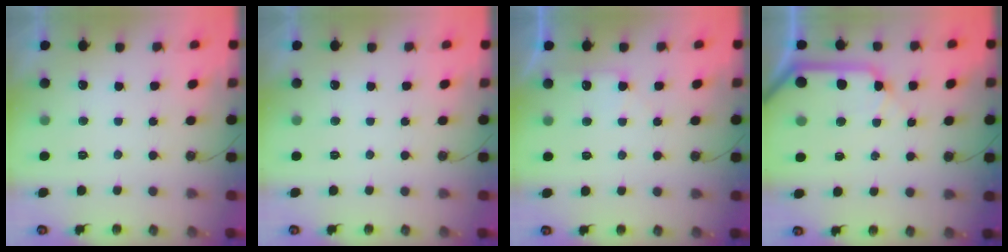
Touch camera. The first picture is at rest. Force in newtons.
{"total": 0.0}
{"total": 5.6, "press": 5.5, "slide": 0.7}
{"total": 11.3, "press": 11.2, "slide": 1.7}